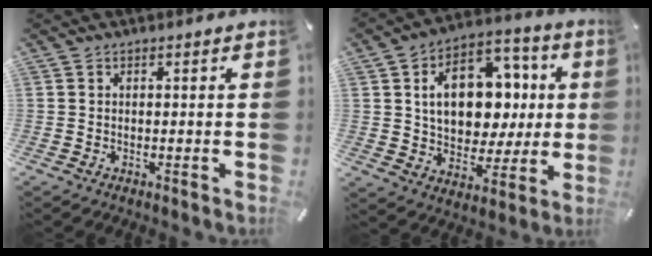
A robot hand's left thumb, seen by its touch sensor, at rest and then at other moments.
{"total": 15.8, "force": [2.5, 12.1, 9.9], "torque": [-0.155, -0.003, 0.053]}